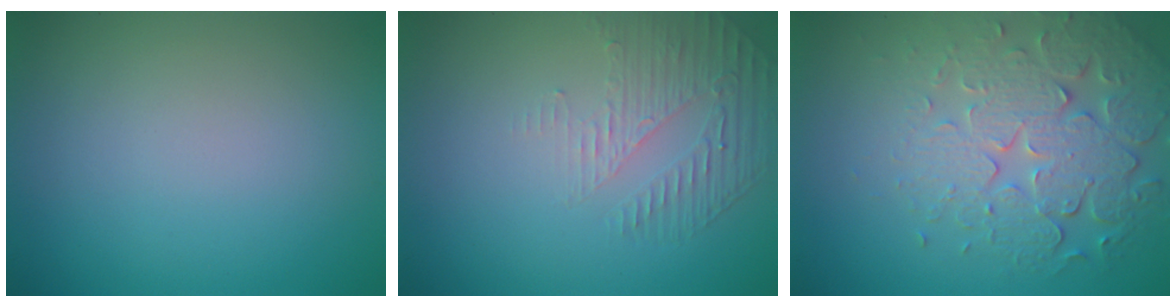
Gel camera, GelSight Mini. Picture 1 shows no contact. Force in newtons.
{"total": 1.8, "press": 1.1, "slide": 1.5}
{"total": 6.5, "press": 5.0, "slide": 4.2}